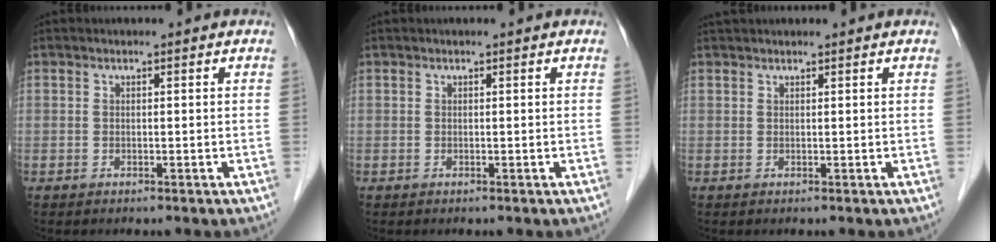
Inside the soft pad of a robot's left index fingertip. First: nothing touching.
{"total": 0.0}
{"total": 2.0, "force": [1.9, 0.0, 0.6], "torque": [-0.006, 0.029, 0.035]}